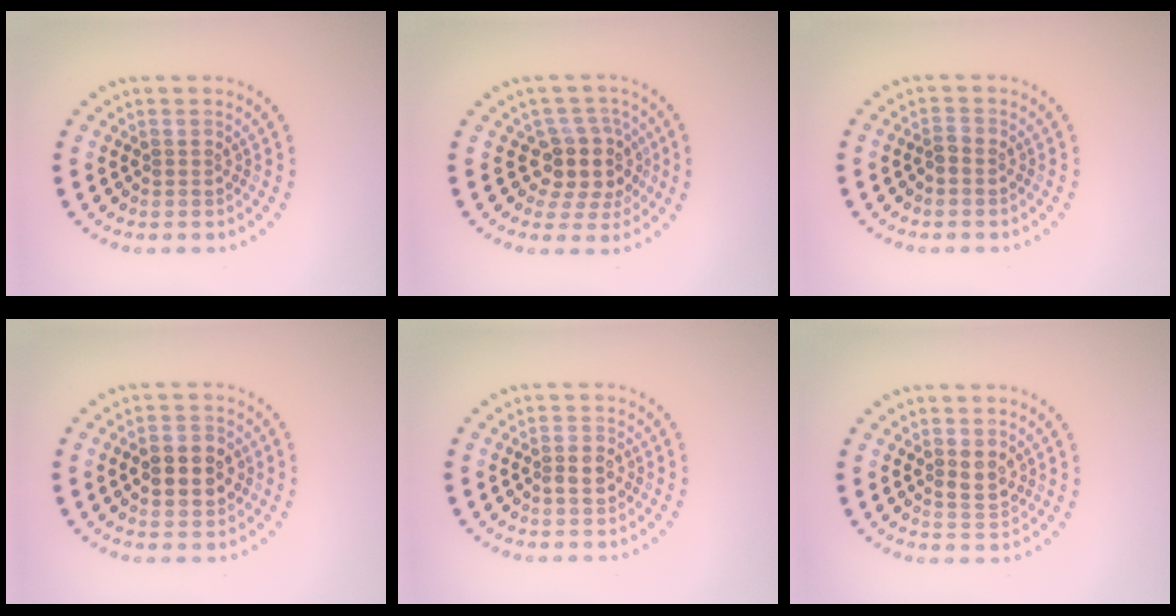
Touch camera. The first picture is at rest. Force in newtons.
{"total": 3.8, "press": 3.1, "slide": 2.2}
{"total": 1.0, "press": 0.9, "slide": 0.4}
{"total": 4.0, "press": 4.0, "slide": 0.2}
{"total": 1.5, "press": 1.5, "slide": 0.3}
{"total": 1.9, "press": 1.8, "slide": 0.7}